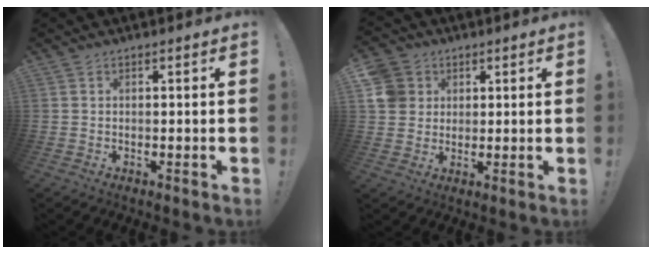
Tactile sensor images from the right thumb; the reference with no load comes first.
{"total": 8.3, "force": [2.5, 7.5, 2.5], "torque": [-0.044, -0.006, 0.054]}